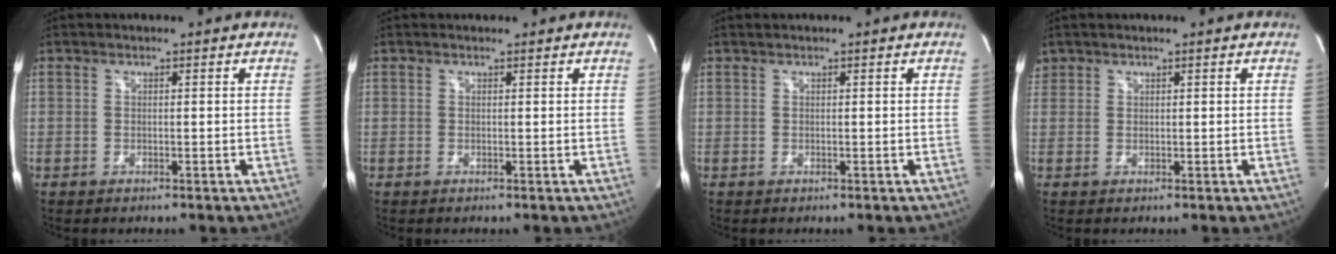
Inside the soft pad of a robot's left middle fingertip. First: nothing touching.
{"total": 0.7, "force": [0.6, 0.3, 0.1], "torque": [-0.012, 0.010, 0.012]}
{"total": 0.0}
{"total": 1.7, "force": [1.2, 1.2, 0.0], "torque": [0.002, 0.015, 0.024]}